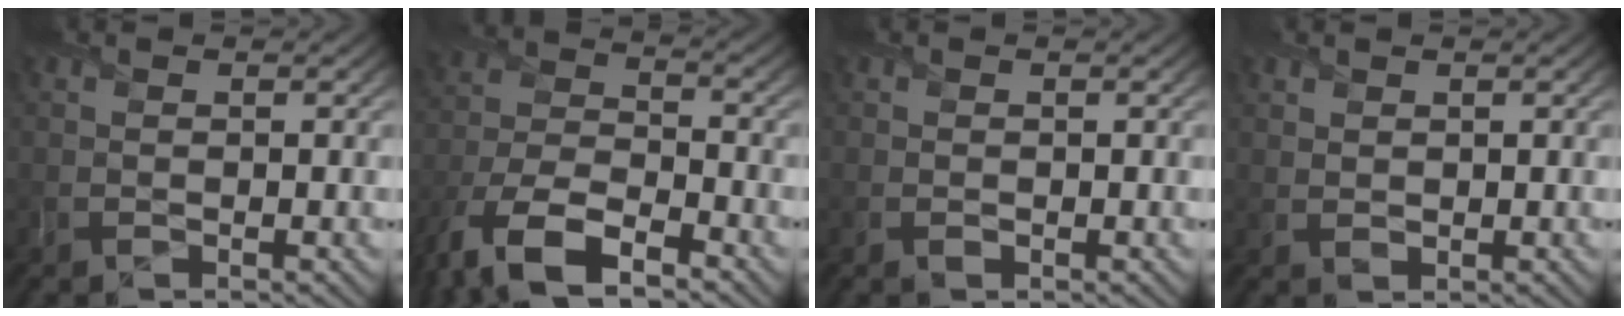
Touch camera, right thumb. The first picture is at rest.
{"total": 11.5, "force": [-7.9, 5.0, 6.6], "torque": [-0.139, -0.014, -0.165]}
{"total": 0.7, "force": [-0.2, 0.7, 0.3], "torque": [-0.007, -0.006, -0.004]}
{"total": 1.2, "force": [0.8, 0.8, 0.3], "torque": [-0.010, -0.003, 0.019]}